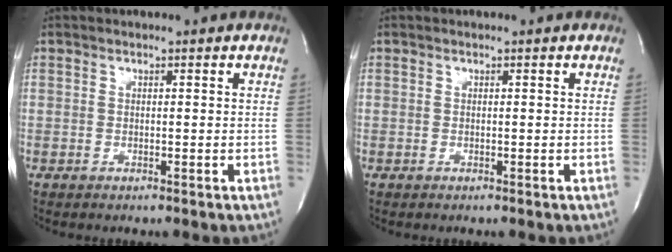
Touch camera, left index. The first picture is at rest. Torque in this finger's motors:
{"motor_torque": [0.00, 0.00, 0.00, 0.00]}